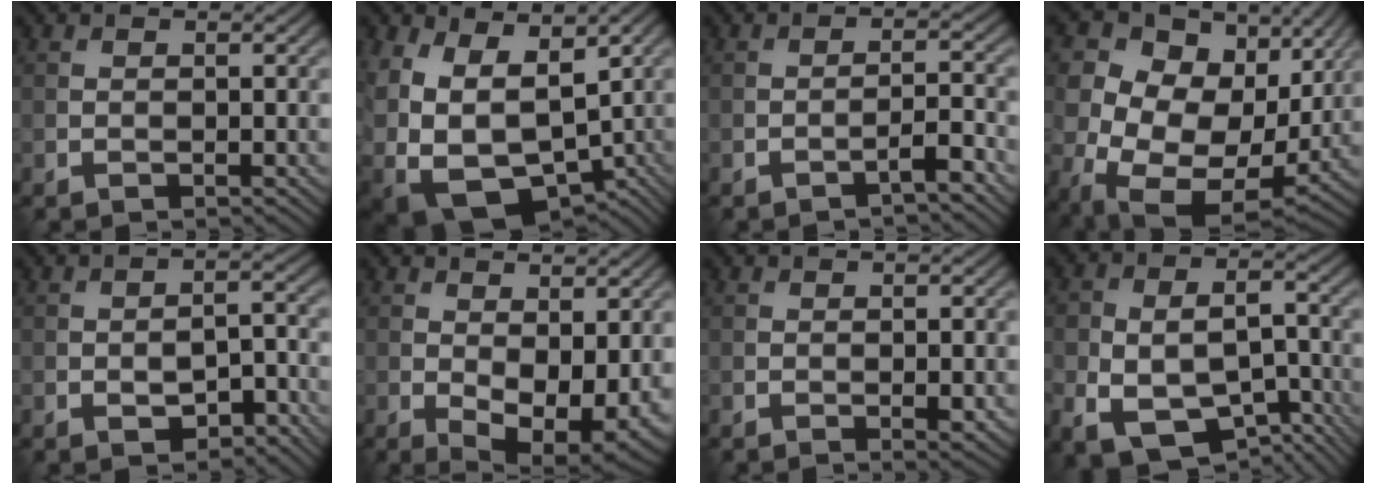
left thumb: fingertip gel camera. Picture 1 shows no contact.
{"total": 16.1, "force": [-1.1, 11.3, 11.4], "torque": [-0.241, -0.056, 0.038]}
{"total": 2.7, "force": [-1.9, 0.3, 1.9], "torque": [-0.031, 0.012, -0.038]}
{"total": 18.4, "force": [3.9, 13.7, 11.6], "torque": [-0.250, 0.004, 0.096]}
{"total": 4.9, "force": [-2.4, 2.3, 3.5], "torque": [-0.052, 0.003, -0.036]}
{"total": 8.2, "force": [-1.3, 4.5, 6.7], "torque": [-0.119, -0.030, -0.004]}
{"total": 1.6, "force": [-0.5, 0.4, 1.5], "torque": [-0.023, -0.001, -0.006]}
{"total": 13.1, "force": [-5.8, 8.6, 8.0], "torque": [-0.142, -0.028, -0.083]}